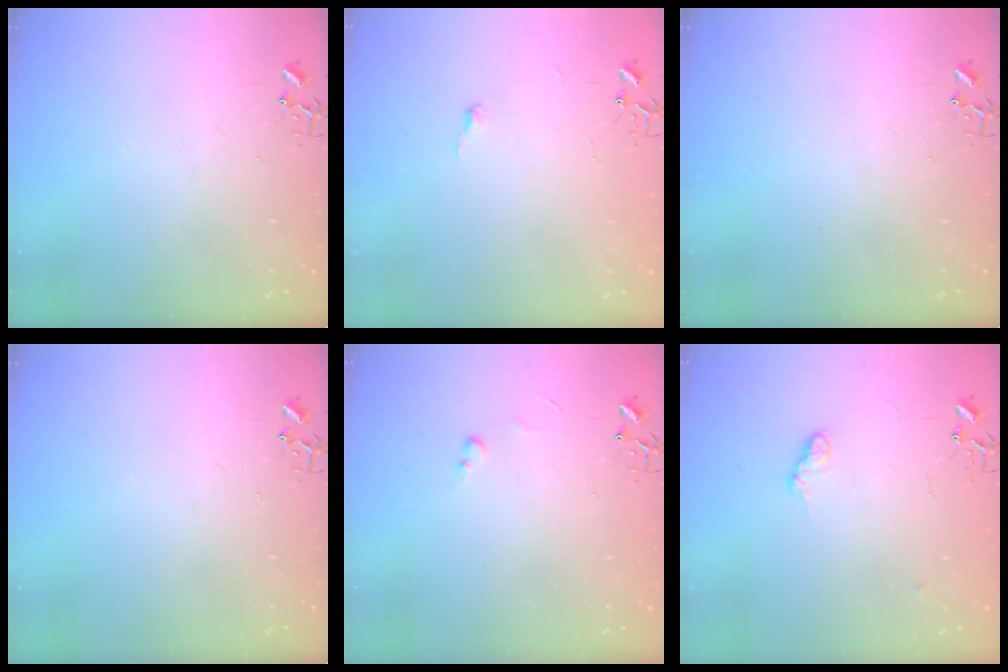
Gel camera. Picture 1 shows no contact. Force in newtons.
{"total": 3.1, "press": 3.0, "slide": 0.4}
{"total": 0.0}
{"total": 0.0}
{"total": 2.7, "press": 2.7, "slide": 0.4}
{"total": 7.7, "press": 7.7, "slide": 0.9}